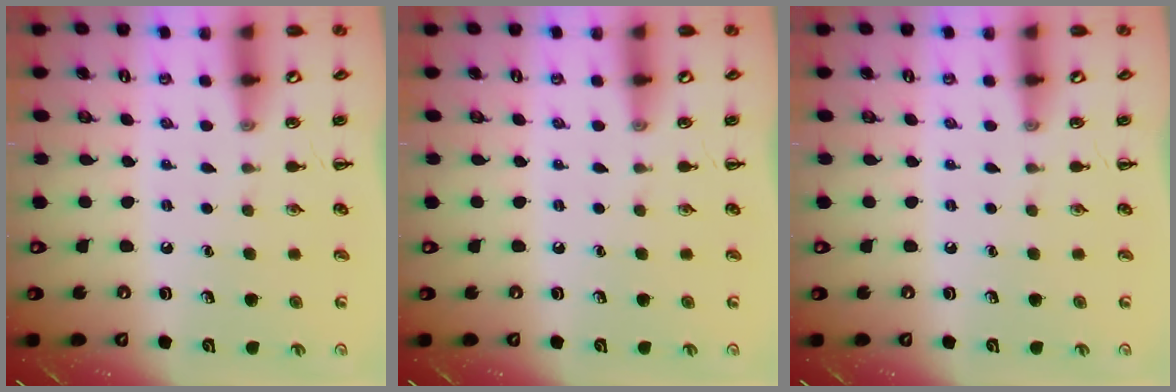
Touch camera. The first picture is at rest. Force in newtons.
{"total": 0.0}
{"total": 0.0}